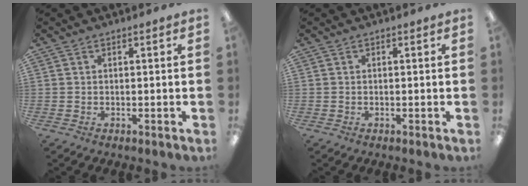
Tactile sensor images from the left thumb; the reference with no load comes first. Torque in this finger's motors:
{"motor_torque": [0.00, 0.00, 0.12, 0.04, 0.00]}